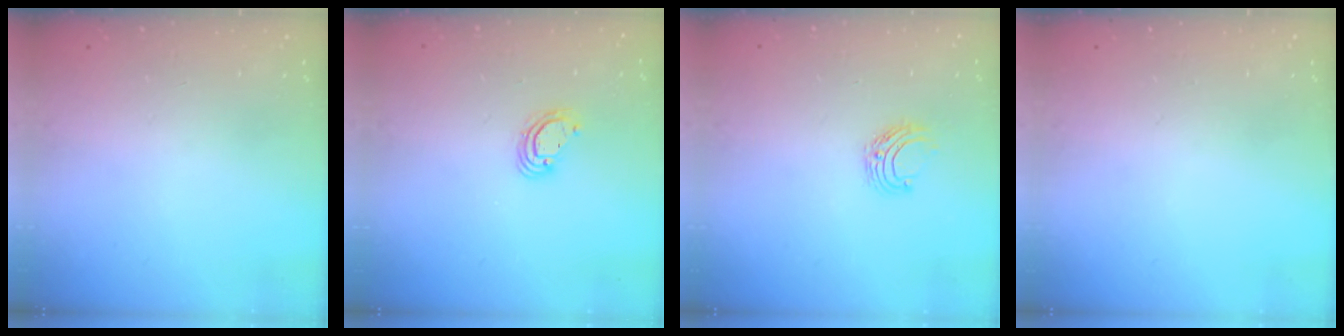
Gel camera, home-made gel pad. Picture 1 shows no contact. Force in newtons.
{"total": 4.6, "press": 4.6, "slide": 0.2}
{"total": 6.4, "press": 6.3, "slide": 0.7}
{"total": 0.0}